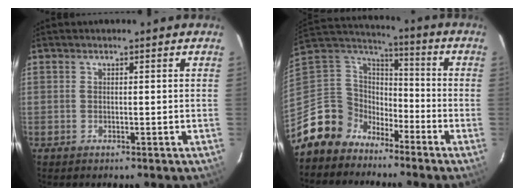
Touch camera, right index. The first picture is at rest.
{"total": 12.2, "force": [-9.0, 8.2, 1.2], "torque": [-0.061, 0.044, -0.177]}